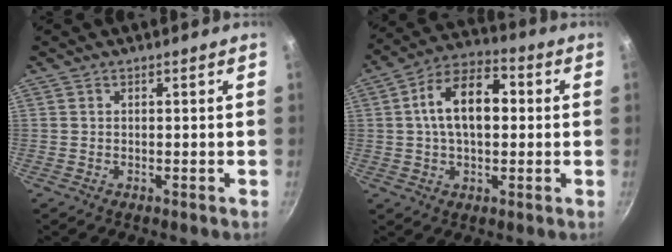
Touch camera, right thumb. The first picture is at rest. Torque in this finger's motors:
{"motor_torque": [0.78, 3.15, 1.48, -0.43, 0.15]}